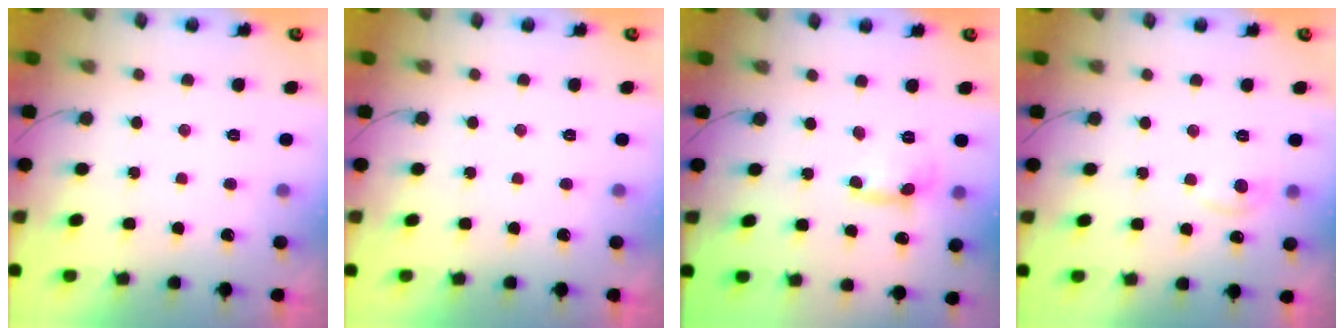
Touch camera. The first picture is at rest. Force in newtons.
{"total": 0.0}
{"total": 2.7, "press": 2.7, "slide": 0.1}
{"total": 5.4, "press": 5.4, "slide": 0.7}